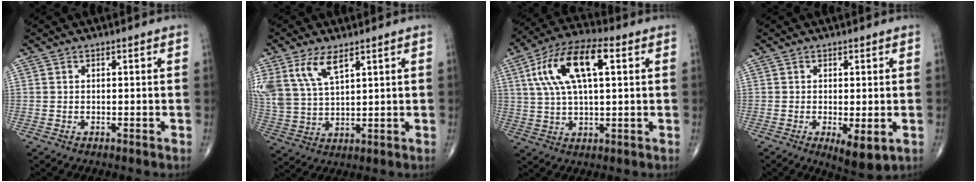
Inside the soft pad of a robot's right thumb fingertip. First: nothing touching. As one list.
[{"total": 9.7, "force": [5.4, 4.3, 6.9], "torque": [-0.149, -0.012, 0.120]}, {"total": 15.0, "force": [4.4, 6.2, 12.9], "torque": [-0.250, 0.020, 0.076]}, {"total": 5.6, "force": [-1.5, 2.0, 5.0], "torque": [-0.076, -0.018, -0.016]}]